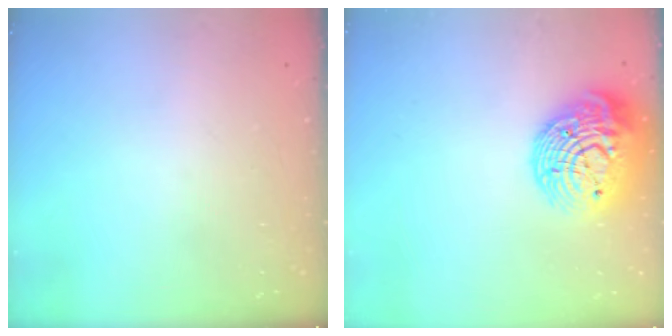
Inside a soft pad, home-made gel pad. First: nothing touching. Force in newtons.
{"total": 18.4, "press": 18.3, "slide": 1.3}